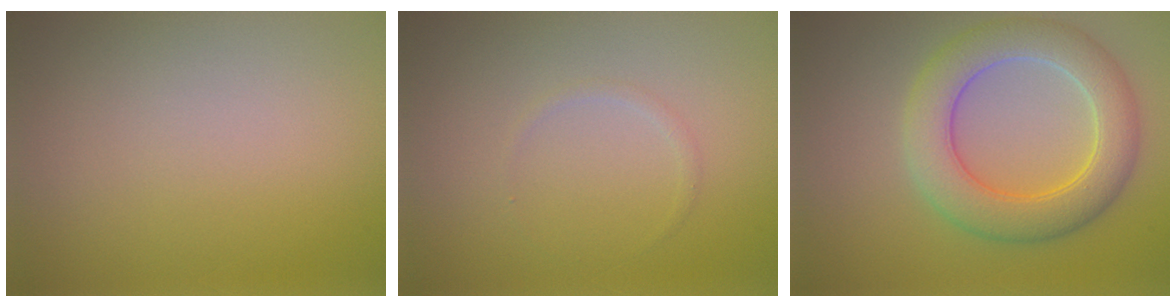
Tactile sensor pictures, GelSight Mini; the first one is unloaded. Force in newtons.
{"total": 0.6, "press": 0.6, "slide": 0.0}
{"total": 6.6, "press": 6.6, "slide": 0.2}